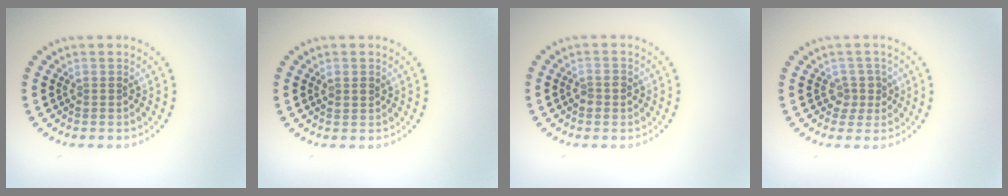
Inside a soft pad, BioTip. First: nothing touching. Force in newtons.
{"total": 1.0, "press": 0.9, "slide": 0.3}
{"total": 1.3, "press": 1.3, "slide": 0.2}
{"total": 2.0, "press": 1.5, "slide": 1.3}